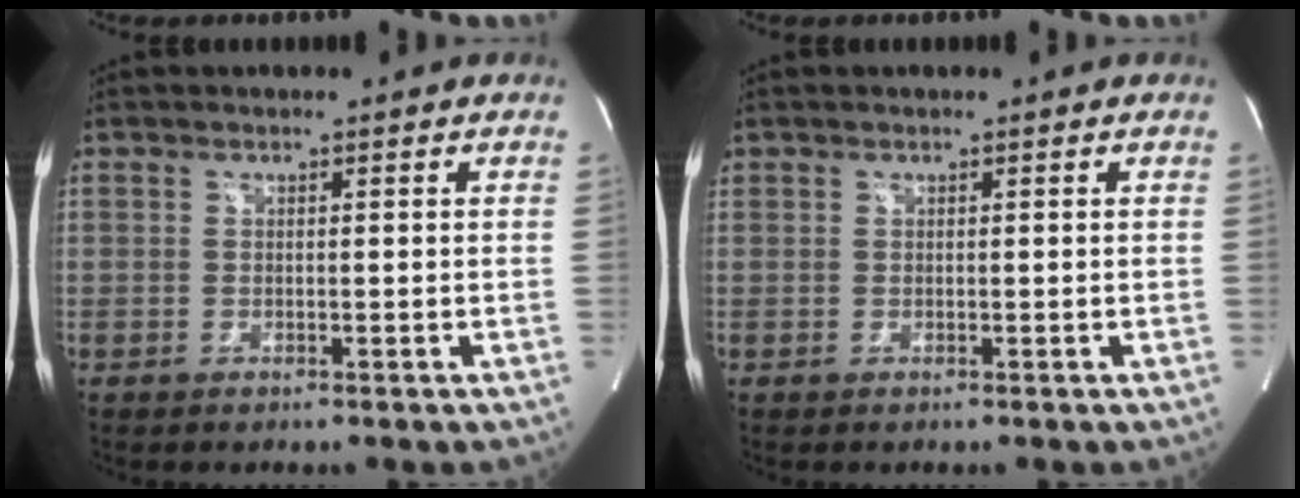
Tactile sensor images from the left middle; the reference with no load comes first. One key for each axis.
{"total": 0.0}